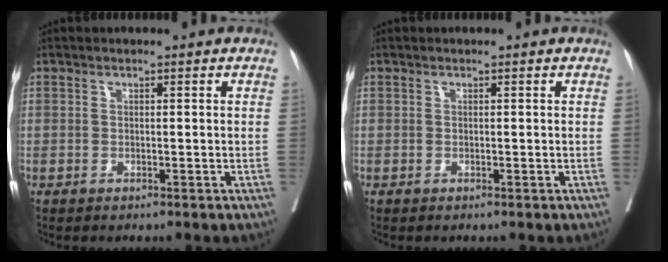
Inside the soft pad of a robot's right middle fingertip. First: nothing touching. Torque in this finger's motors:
{"motor_torque": [0.00, 0.00, 0.00, 0.00]}